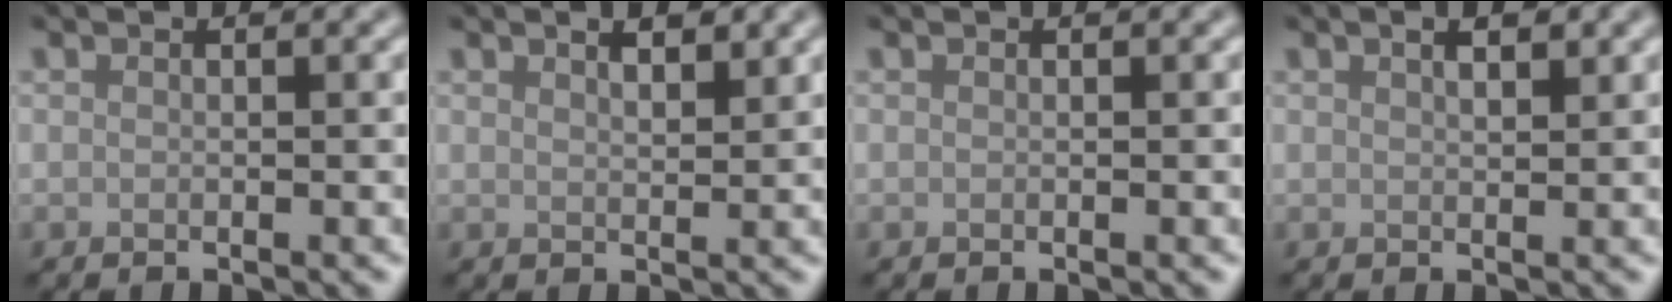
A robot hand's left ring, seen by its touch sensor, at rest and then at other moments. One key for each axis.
{"total": 2.0, "fx": 1.4, "fy": 0.5, "fz": 1.3, "tx": -0.018, "ty": 0.001, "tz": 0.026}
{"total": 0.0}
{"total": 1.7, "fx": 1.0, "fy": 0.5, "fz": 1.3, "tx": -0.017, "ty": 0.001, "tz": 0.019}